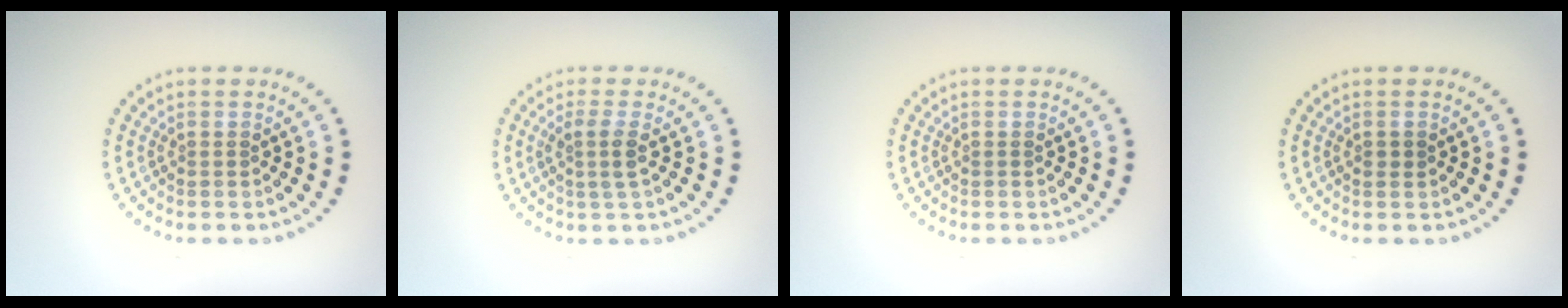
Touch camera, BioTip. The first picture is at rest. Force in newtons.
{"total": 1.8, "press": 1.4, "slide": 1.2}
{"total": 0.0}
{"total": 0.8, "press": 0.8, "slide": 0.3}